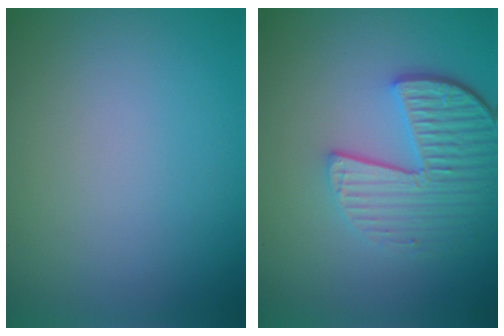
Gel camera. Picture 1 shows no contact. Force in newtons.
{"total": 5.5, "press": 4.1, "slide": 3.6}